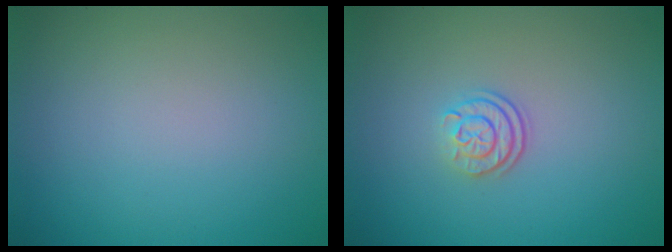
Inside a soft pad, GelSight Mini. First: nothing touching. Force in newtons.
{"total": 2.4, "press": 1.8, "slide": 1.6}